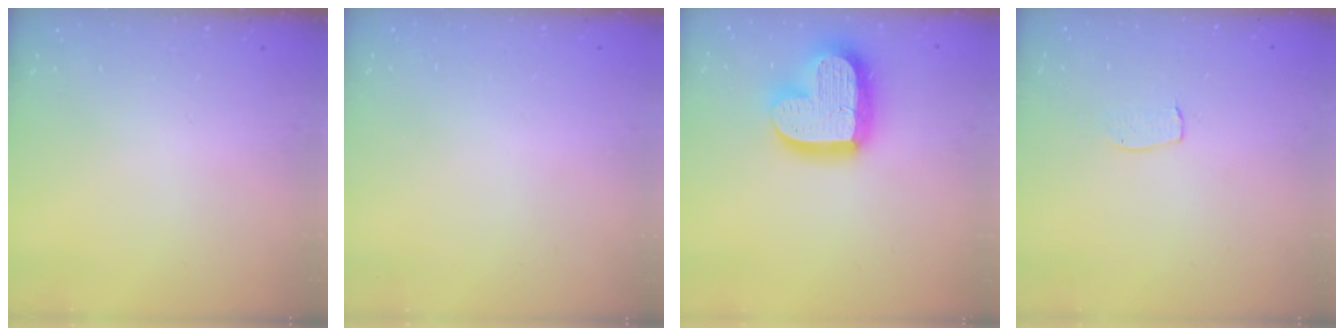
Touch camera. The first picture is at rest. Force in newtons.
{"total": 0.0}
{"total": 20.7, "press": 20.7, "slide": 1.7}
{"total": 4.5, "press": 4.5, "slide": 0.3}